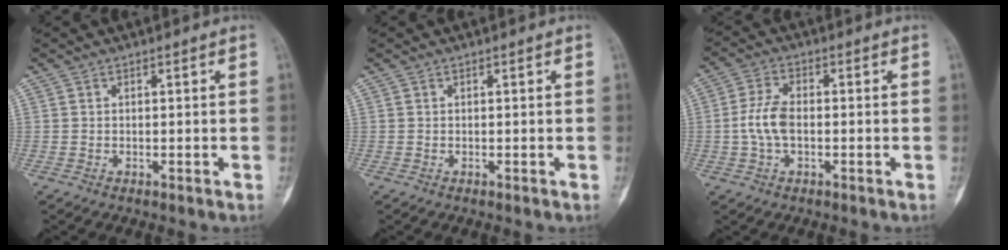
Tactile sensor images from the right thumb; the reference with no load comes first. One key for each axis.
{"total": 0.0}
{"total": 6.2, "fx": -0.7, "fy": 3.3, "fz": 5.1, "tx": -0.117, "ty": 0.015, "tz": -0.017}